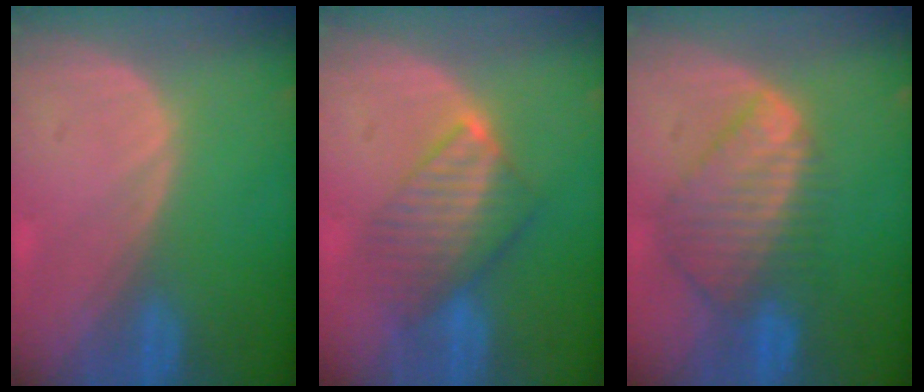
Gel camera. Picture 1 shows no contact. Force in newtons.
{"total": 6.8, "press": 6.7, "slide": 1.0}
{"total": 9.0, "press": 7.8, "slide": 4.6}